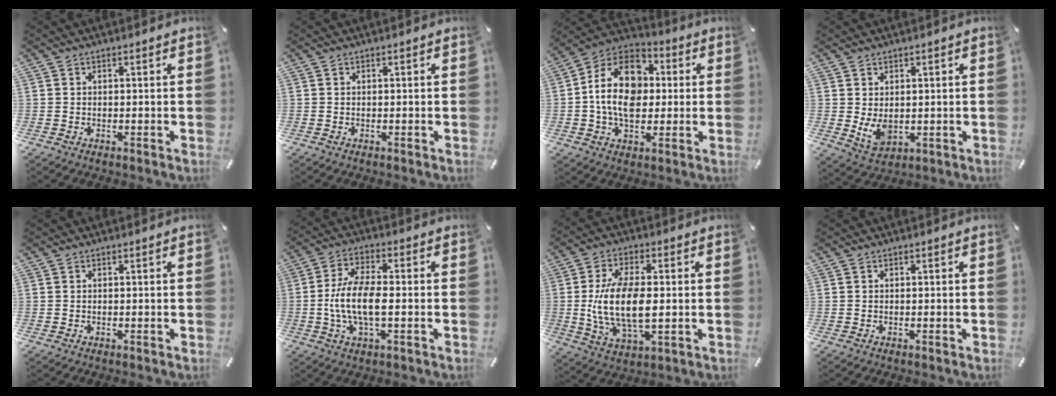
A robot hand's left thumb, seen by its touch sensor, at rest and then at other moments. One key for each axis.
{"total": 0.0}
{"total": 16.0, "fx": 0.1, "fy": 12.0, "fz": 10.6, "tx": -0.209, "ty": 0.018, "tz": 0.002}
{"total": 5.5, "fx": 0.4, "fy": 4.2, "fz": 3.5, "tx": -0.074, "ty": -0.012, "tz": 0.006}
{"total": 0.0}
{"total": 10.0, "fx": -1.6, "fy": 4.0, "fz": 9.1, "tx": -0.184, "ty": -0.004, "tz": -0.029}
{"total": 13.6, "fx": -0.2, "fy": 6.7, "fz": 11.8, "tx": -0.256, "ty": -0.006, "tz": -0.003}
{"total": 0.0}